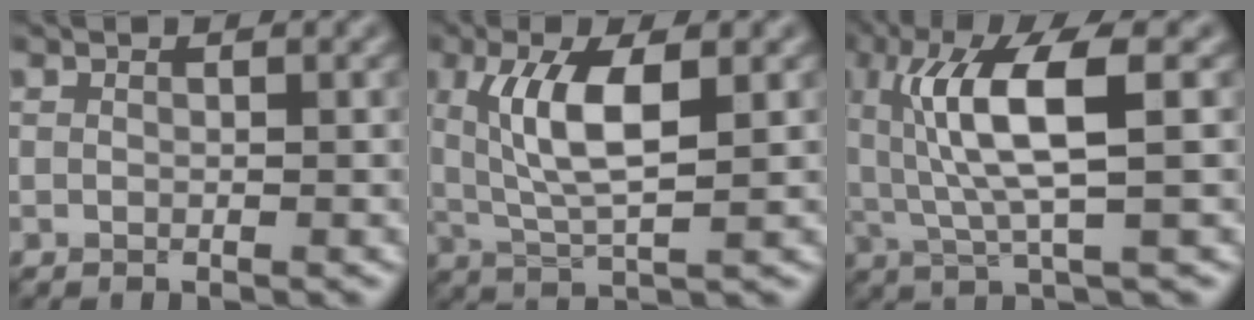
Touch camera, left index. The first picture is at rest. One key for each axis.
{"total": 6.0, "fx": 1.4, "fy": 1.8, "fz": 5.5, "tx": -0.109, "ty": 0.003, "tz": 0.028}
{"total": 7.4, "fx": 1.5, "fy": 1.7, "fz": 7.0, "tx": -0.136, "ty": 0.000, "tz": 0.031}